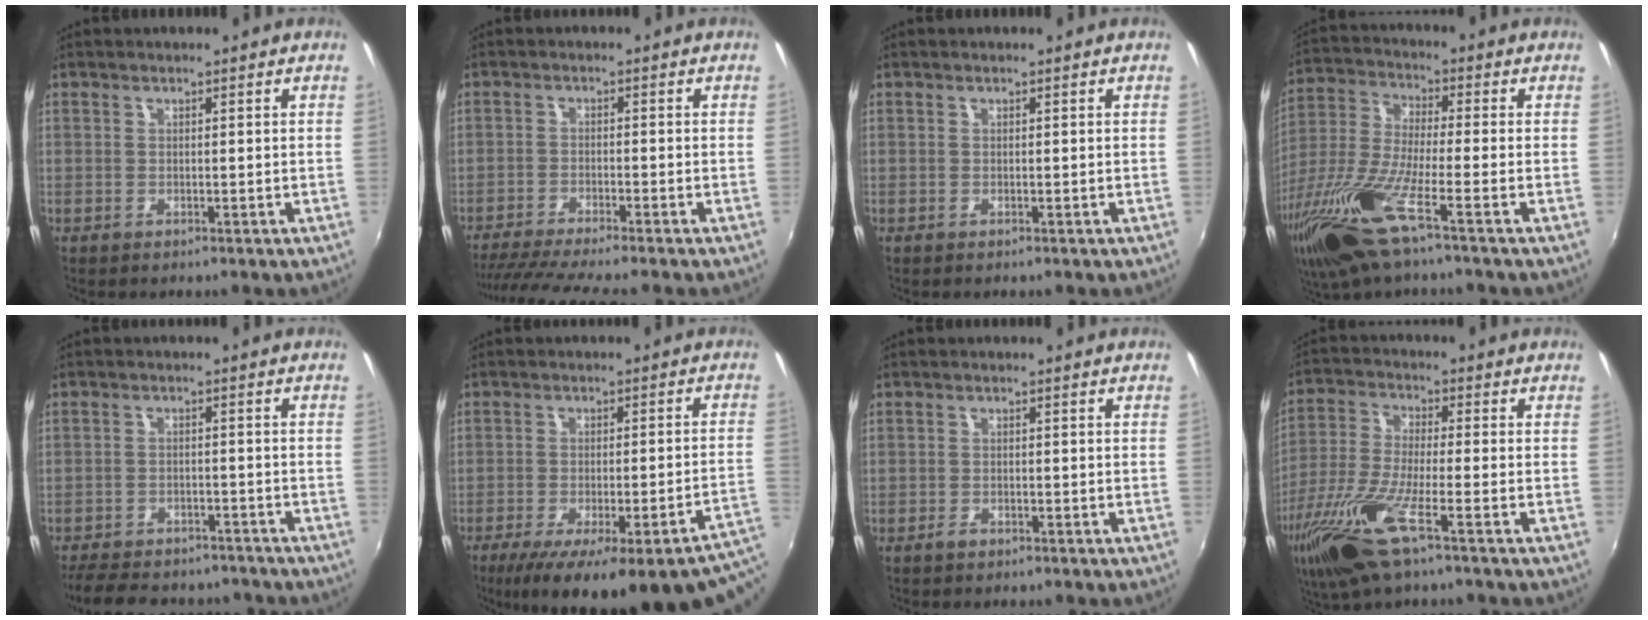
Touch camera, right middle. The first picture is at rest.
{"total": 10.1, "force": [-8.8, -0.4, 4.9], "torque": [-0.111, -0.025, -0.146]}
{"total": 0.0}
{"total": 16.1, "force": [-9.3, 2.4, 12.9], "torque": [-0.284, -0.037, -0.188]}
{"total": 15.5, "force": [-13.0, 5.9, 6.0], "torque": [-0.139, -0.005, -0.180]}
{"total": 24.0, "force": [-14.9, 5.9, 18.0], "torque": [-0.239, -0.042, -0.184]}
{"total": 1.4, "force": [-1.1, 0.6, 0.5], "torque": [-0.010, -0.001, -0.020]}
{"total": 14.6, "force": [-8.1, 2.8, 11.8], "torque": [-0.261, -0.038, -0.161]}